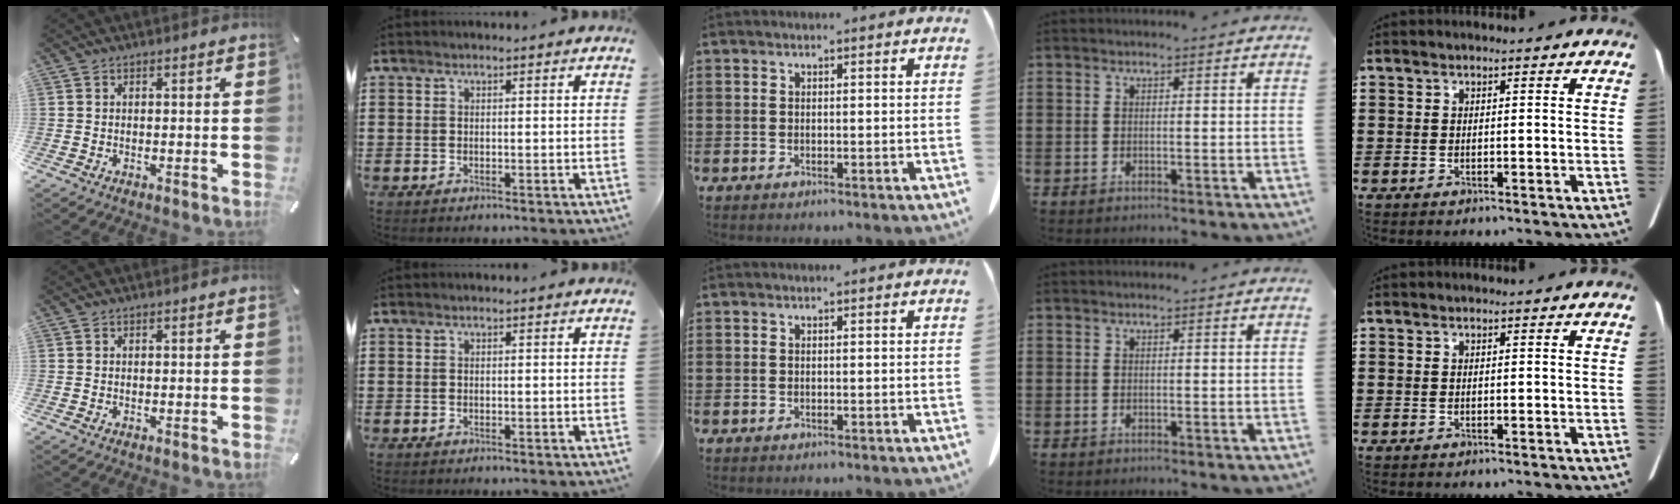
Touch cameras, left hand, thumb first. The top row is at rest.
{}